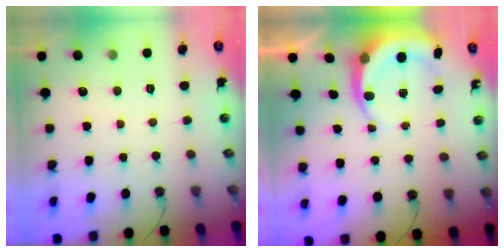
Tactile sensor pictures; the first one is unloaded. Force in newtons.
{"total": 5.9, "press": 5.9, "slide": 0.6}